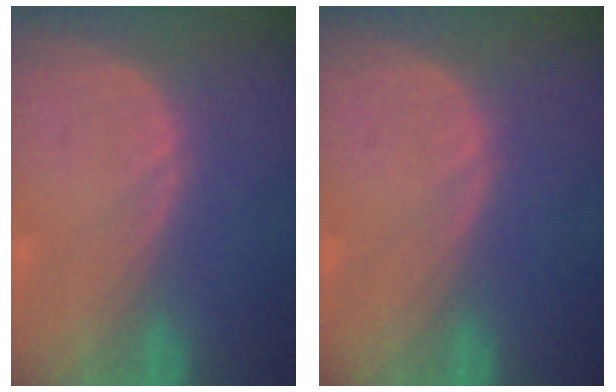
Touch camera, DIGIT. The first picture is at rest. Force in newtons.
{"total": 0.0}